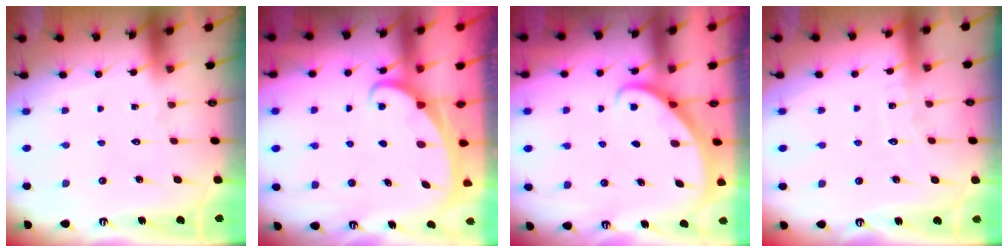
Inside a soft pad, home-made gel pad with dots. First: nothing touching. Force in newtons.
{"total": 1.9, "press": 1.9, "slide": 0.1}
{"total": 2.9, "press": 2.9, "slide": 0.2}
{"total": 4.6, "press": 4.6, "slide": 0.5}